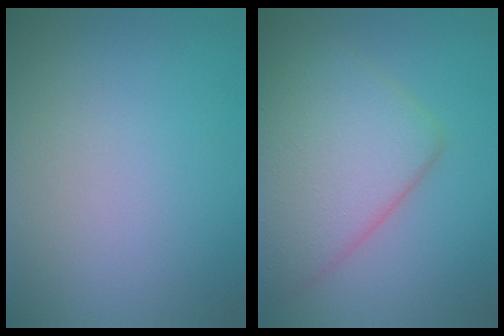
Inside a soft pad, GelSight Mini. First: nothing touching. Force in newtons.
{"total": 6.6, "press": 6.6, "slide": 0.5}